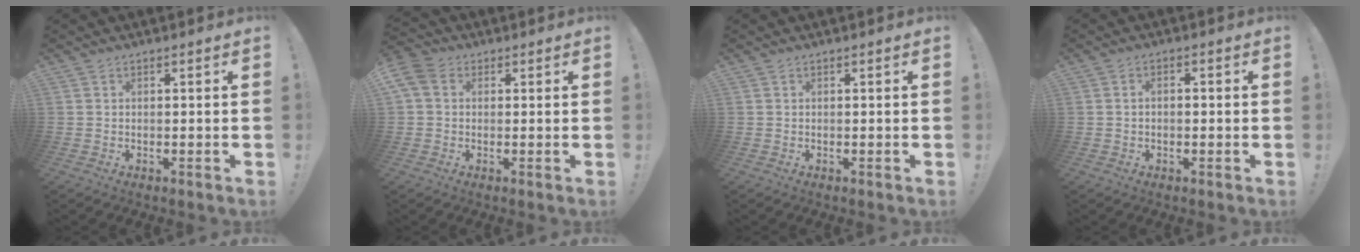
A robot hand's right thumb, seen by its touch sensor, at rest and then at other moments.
{"total": 6.5, "force": [1.8, 4.7, 4.0], "torque": [-0.091, 0.004, 0.040]}
{"total": 0.0}
{"total": 1.8, "force": [-0.8, 1.1, 1.2], "torque": [-0.028, 0.010, -0.014]}